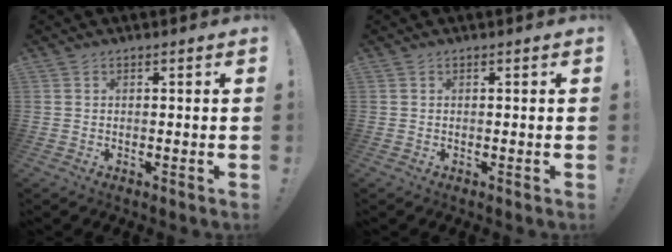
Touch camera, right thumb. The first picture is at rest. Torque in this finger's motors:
{"motor_torque": [0.00, 0.00, 0.00, 0.04, 0.00]}